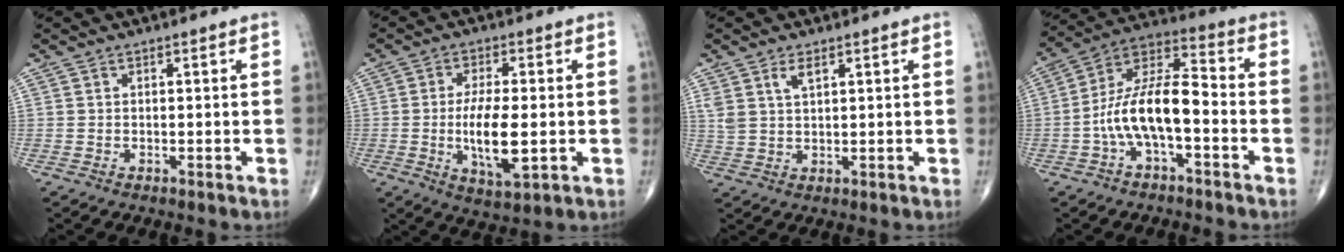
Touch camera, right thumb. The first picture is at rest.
{"total": 10.5, "force": [-1.3, 3.7, 9.8], "torque": [-0.176, -0.011, -0.020]}
{"total": 4.0, "force": [2.2, 1.8, 2.8], "torque": [-0.056, -0.005, 0.048]}
{"total": 13.2, "force": [-3.5, 5.3, 11.5], "torque": [-0.219, 0.054, -0.070]}